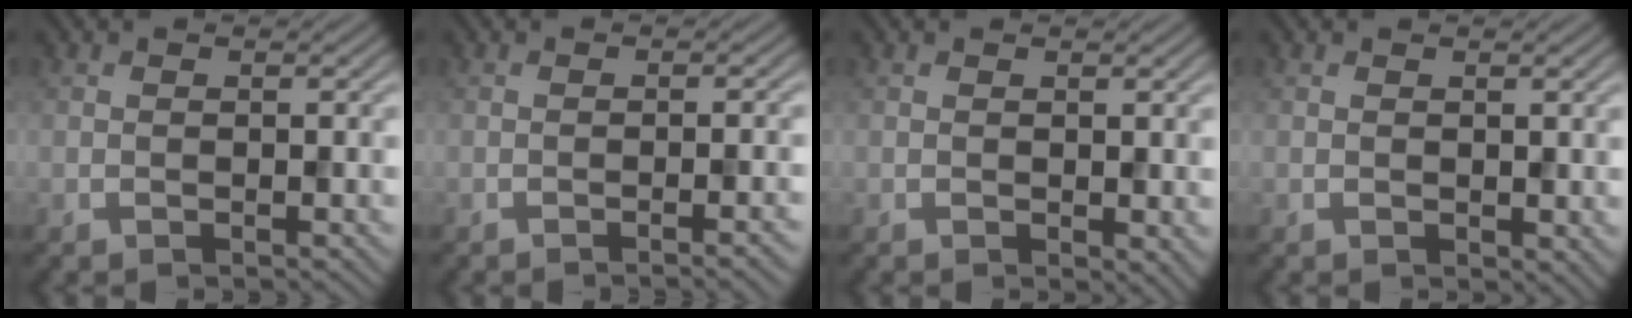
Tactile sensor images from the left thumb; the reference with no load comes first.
{"total": 2.2, "force": [-0.9, 0.5, 1.9], "torque": [-0.016, 0.003, -0.021]}
{"total": 1.4, "force": [0.2, 0.9, 1.0], "torque": [-0.014, -0.005, 0.006]}
{"total": 0.9, "force": [0.4, 0.6, 0.5], "torque": [-0.006, -0.004, 0.010]}